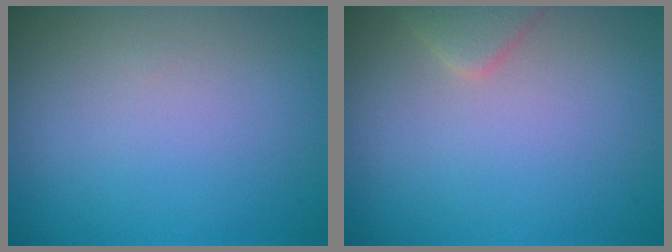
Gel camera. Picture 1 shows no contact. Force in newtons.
{"total": 1.7, "press": 1.7, "slide": 0.1}